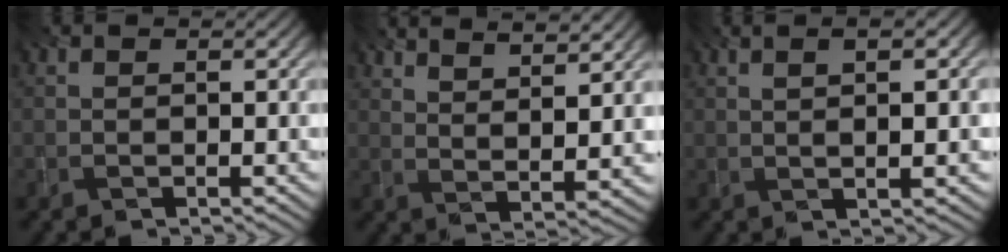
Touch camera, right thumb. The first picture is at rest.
{"total": 8.8, "force": [6.7, 1.4, 5.5], "torque": [-0.079, -0.008, 0.097]}
{"total": 4.2, "force": [1.1, 0.4, 4.0], "torque": [-0.058, 0.007, 0.014]}